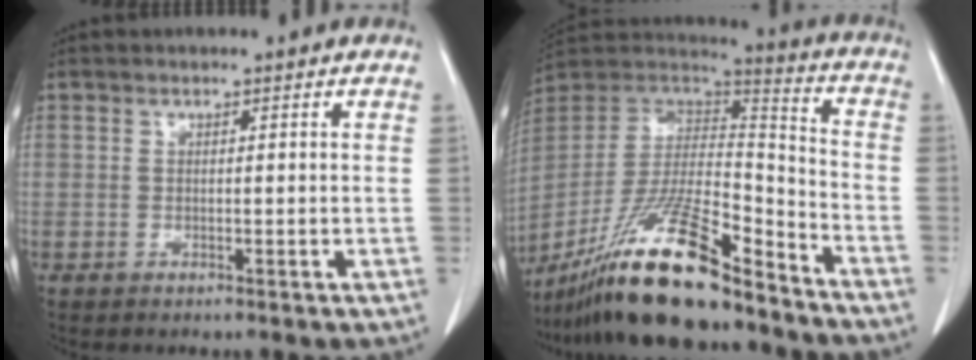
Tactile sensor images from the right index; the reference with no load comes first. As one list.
[{"total": 23.8, "force": [-18.1, 3.7, 15.0], "torque": [-0.291, -0.017, -0.324]}]